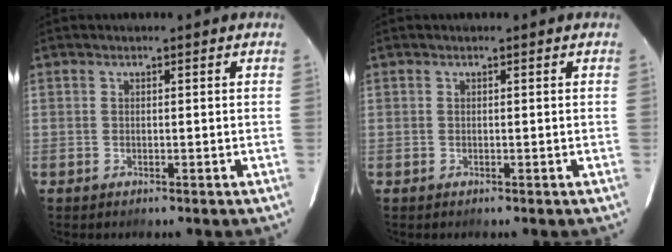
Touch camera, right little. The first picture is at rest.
{"total": 0.0}